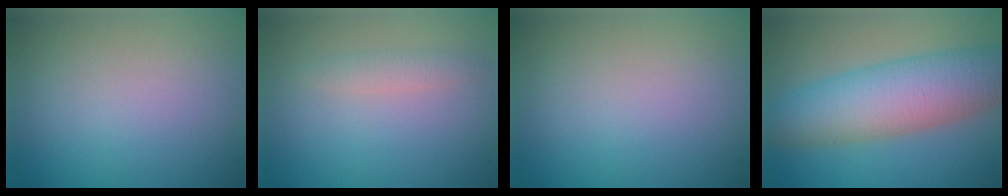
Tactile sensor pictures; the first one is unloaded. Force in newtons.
{"total": 1.4, "press": 1.4, "slide": 0.1}
{"total": 0.0}
{"total": 8.2, "press": 8.2, "slide": 0.1}